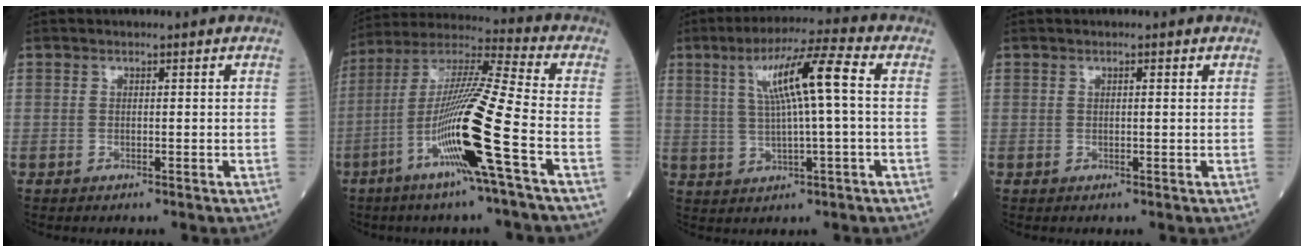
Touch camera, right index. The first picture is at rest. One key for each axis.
{"total": 16.4, "fx": -5.9, "fy": -1.4, "fz": 15.2, "tx": -0.297, "ty": -0.011, "tz": -0.118}
{"total": 10.2, "fx": 2.1, "fy": 0.1, "fz": 10.0, "tx": -0.179, "ty": 0.017, "tz": 0.038}
{"total": 0.7, "fx": 0.4, "fy": 0.1, "fz": 0.6, "tx": -0.013, "ty": 0.001, "tz": 0.005}